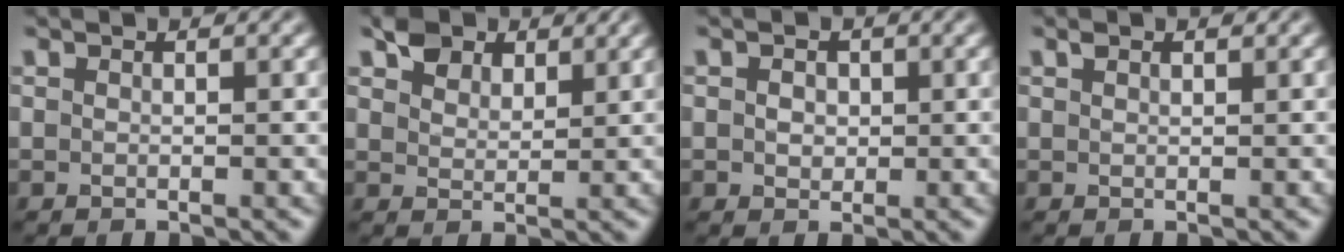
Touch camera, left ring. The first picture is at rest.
{"total": 3.4, "force": [2.5, 2.0, 1.2], "torque": [-0.029, 0.004, 0.043]}
{"total": 1.6, "force": [0.2, 1.3, 0.7], "torque": [-0.010, 0.000, 0.002]}
{"total": 0.9, "force": [0.6, 0.3, 0.5], "torque": [-0.011, 0.000, 0.012]}